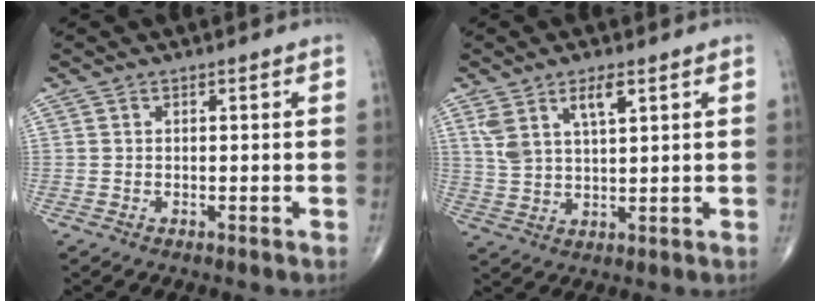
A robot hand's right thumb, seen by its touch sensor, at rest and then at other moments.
{"total": 7.0, "force": [3.6, 2.7, 5.4], "torque": [-0.105, -0.010, 0.074]}